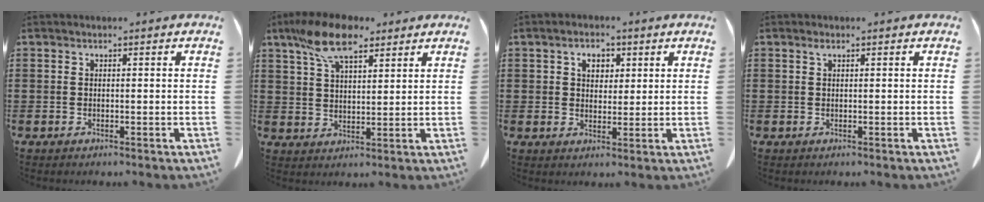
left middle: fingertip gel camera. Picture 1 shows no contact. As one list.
[{"total": 10.0, "force": [6.8, 3.7, 6.3], "torque": [-0.141, -0.003, 0.127]}, {"total": 3.8, "force": [1.6, 2.6, 2.2], "torque": [-0.037, 0.005, 0.023]}, {"total": 0.7, "force": [0.3, 0.2, 0.5], "torque": [-0.012, 0.001, 0.006]}]